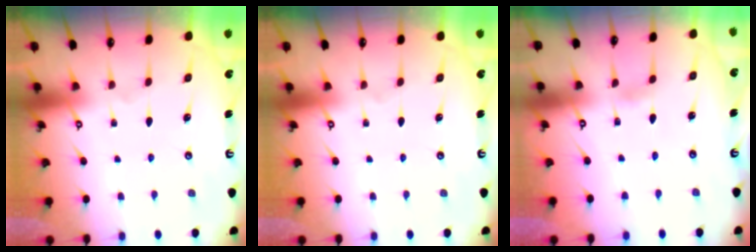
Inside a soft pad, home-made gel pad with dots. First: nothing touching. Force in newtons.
{"total": 0.0}
{"total": 1.6, "press": 1.6, "slide": 0.2}